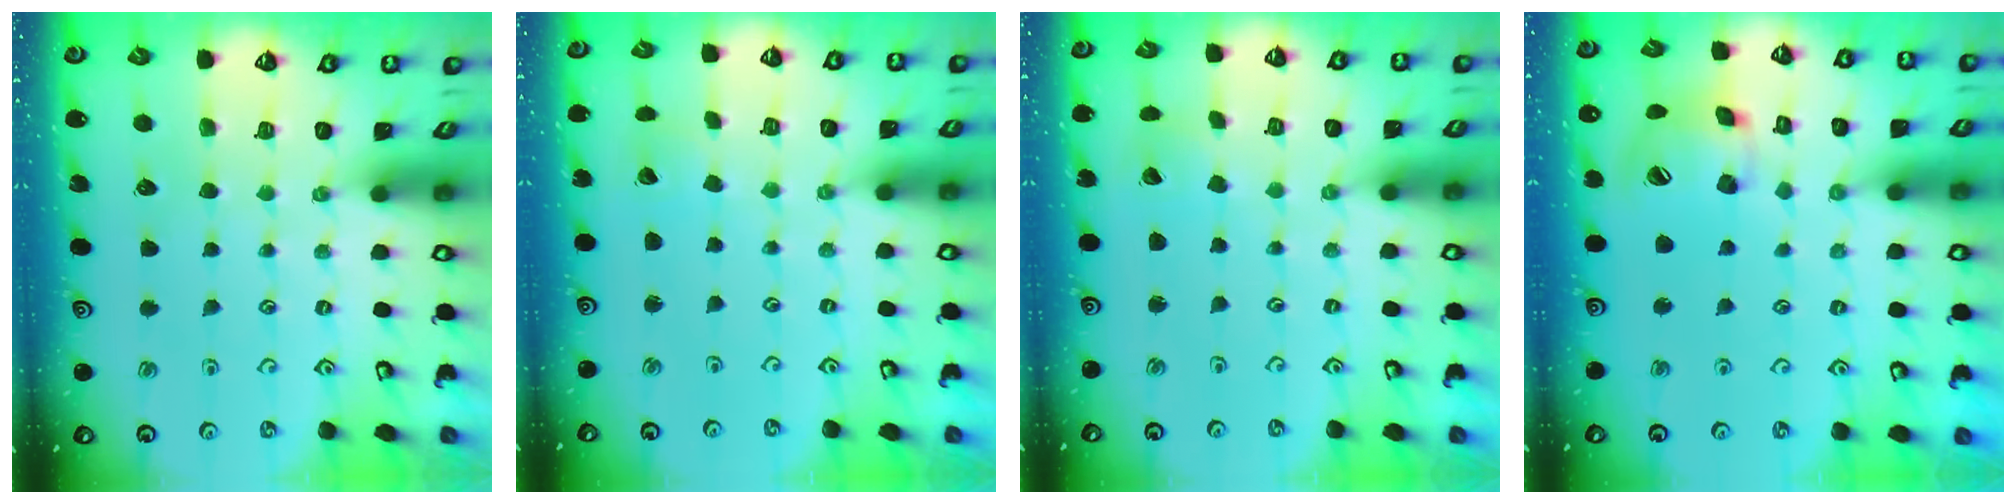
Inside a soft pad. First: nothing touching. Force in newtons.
{"total": 2.3, "press": 2.3, "slide": 0.1}
{"total": 2.6, "press": 2.6, "slide": 0.1}
{"total": 16.3, "press": 16.1, "slide": 2.4}